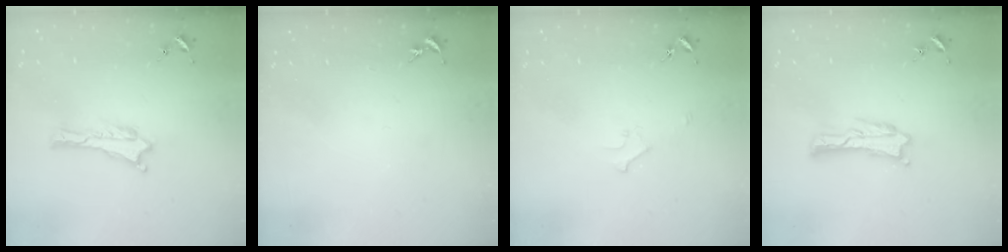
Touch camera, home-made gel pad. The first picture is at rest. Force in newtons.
{"total": 0.0}
{"total": 2.2, "press": 2.2, "slide": 0.2}
{"total": 0.8, "press": 0.8, "slide": 0.2}